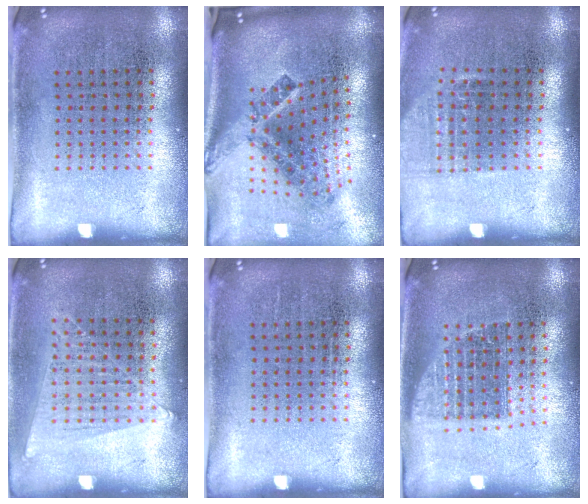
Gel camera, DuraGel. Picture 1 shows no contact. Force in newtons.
{"total": 2.9, "press": 1.7, "slide": 2.4}
{"total": 0.9, "press": 0.8, "slide": 0.4}
{"total": 1.1, "press": 1.0, "slide": 0.4}
{"total": 0.0}
{"total": 1.3, "press": 1.1, "slide": 0.8}